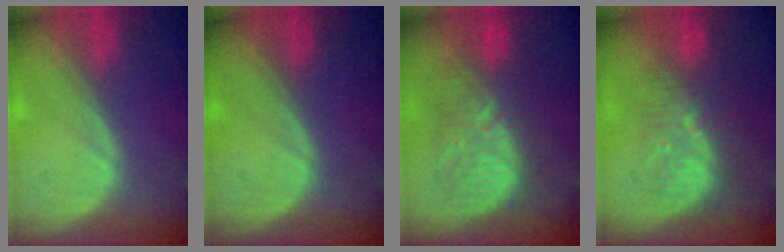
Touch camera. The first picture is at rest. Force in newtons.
{"total": 0.0}
{"total": 9.1, "press": 9.1, "slide": 0.3}
{"total": 8.3, "press": 7.8, "slide": 2.8}